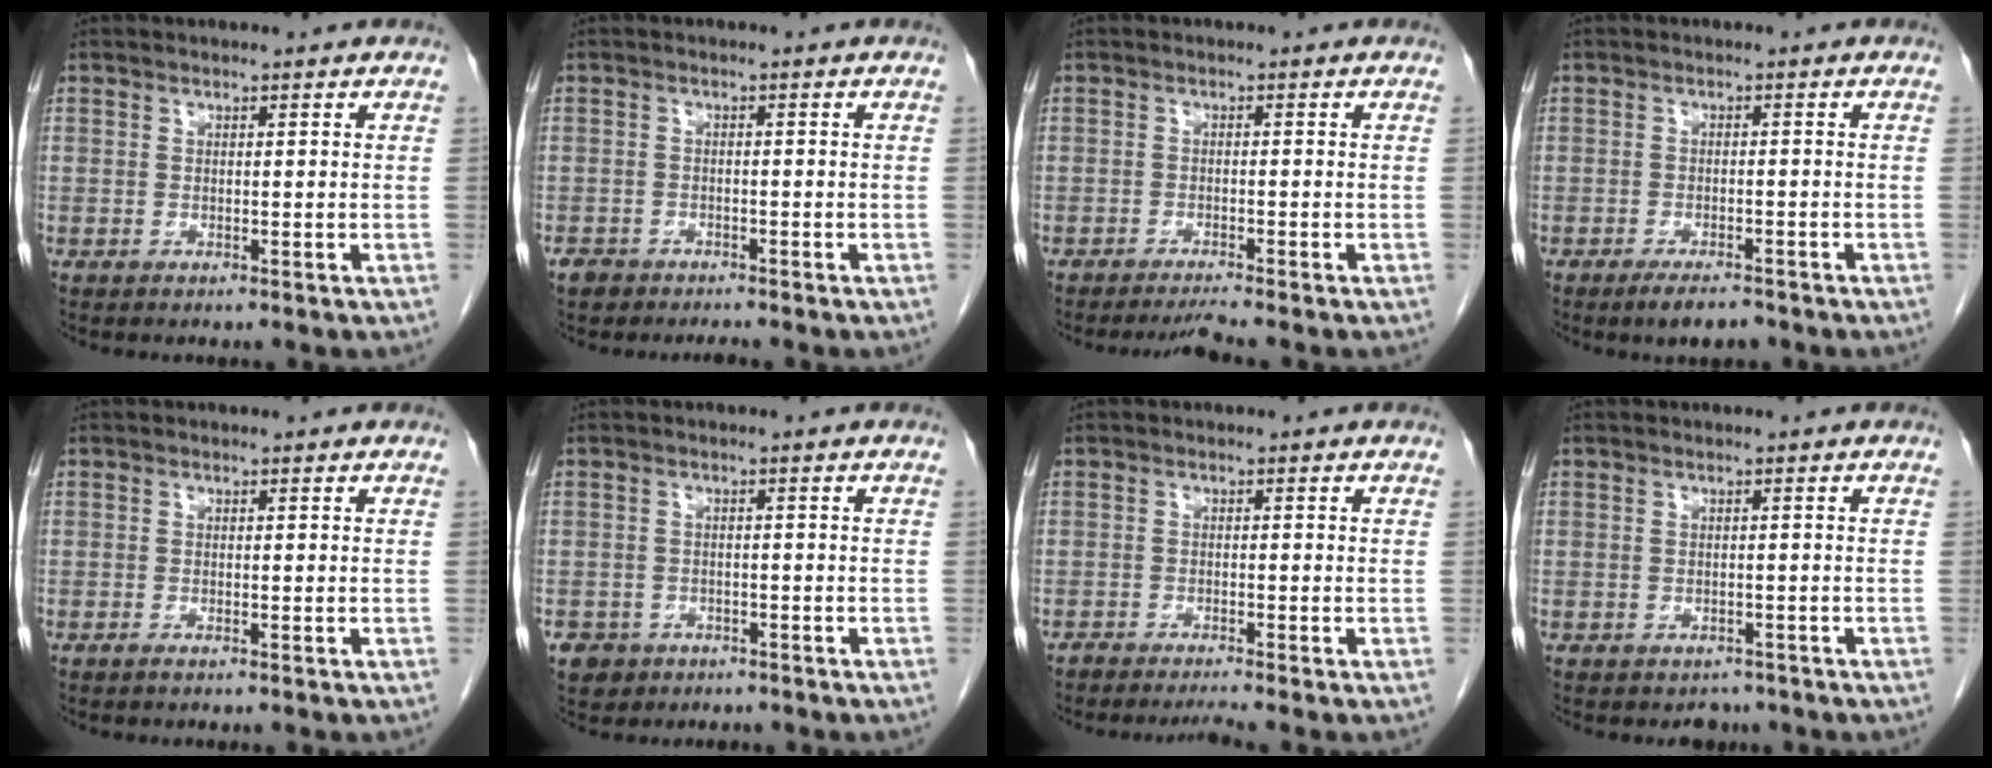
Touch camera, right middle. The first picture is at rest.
{"total": 2.4, "force": [-2.1, 0.9, 0.6], "torque": [-0.015, -0.004, -0.035]}
{"total": 2.5, "force": [-2.2, -1.1, 0.6], "torque": [-0.021, -0.014, -0.038]}
{"total": 3.7, "force": [-2.9, 0.9, 2.2], "torque": [-0.042, -0.006, -0.044]}
{"total": 0.6, "force": [-0.5, 0.0, 0.4], "torque": [-0.009, -0.001, -0.009]}
{"total": 3.9, "force": [-2.6, 3.0, 0.4], "torque": [-0.012, 0.006, -0.037]}
{"total": 2.8, "force": [-2.4, -0.7, 1.1], "torque": [-0.024, -0.010, -0.044]}
{"total": 2.1, "force": [-1.7, 1.2, 0.1], "torque": [-0.009, 0.001, -0.024]}